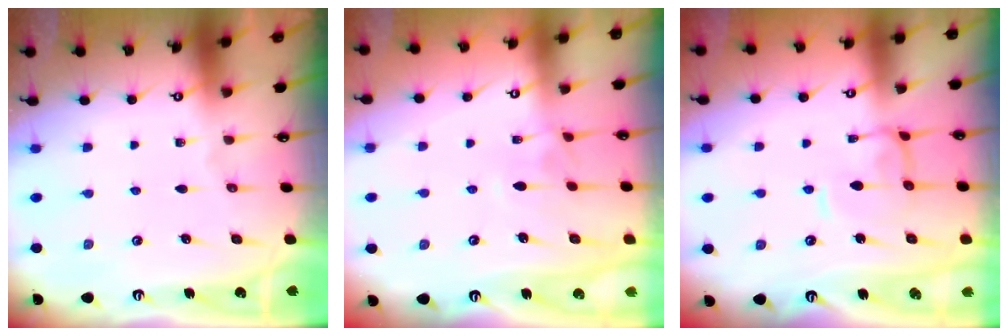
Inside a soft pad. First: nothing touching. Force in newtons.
{"total": 3.2, "press": 3.2, "slide": 0.3}
{"total": 2.2, "press": 2.1, "slide": 0.6}